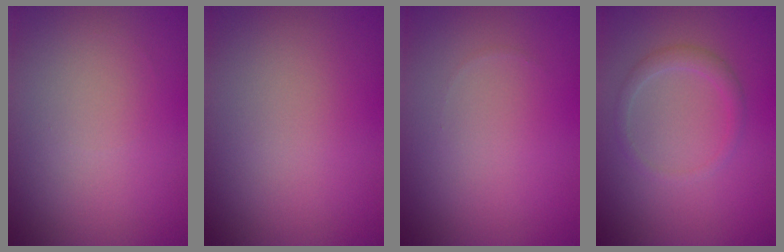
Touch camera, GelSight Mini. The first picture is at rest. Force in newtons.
{"total": 0.0}
{"total": 0.0}
{"total": 1.5, "press": 1.5, "slide": 0.2}